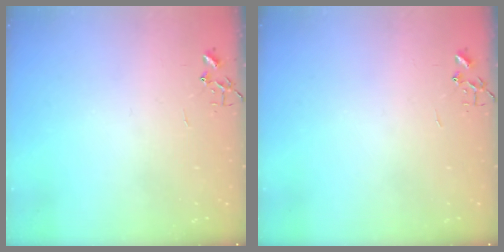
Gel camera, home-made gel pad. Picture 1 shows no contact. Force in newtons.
{"total": 0.0}